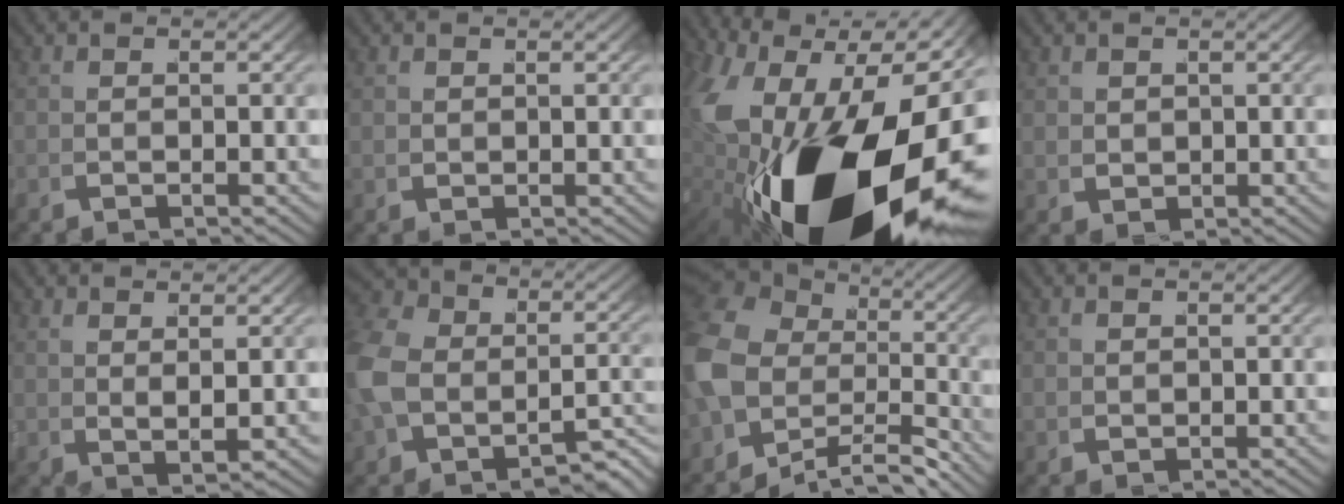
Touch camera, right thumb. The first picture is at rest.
{"total": 0.7, "force": [0.7, 0.3, 0.0], "torque": [-0.006, -0.010, 0.021]}
{"total": 27.8, "force": [-3.9, 16.0, 22.4], "torque": [-0.441, -0.099, -0.003]}
{"total": 1.4, "force": [1.0, 0.9, 0.6], "torque": [-0.015, -0.012, 0.033]}
{"total": 2.5, "force": [2.1, -0.4, 1.2], "torque": [-0.023, -0.004, 0.052]}
{"total": 7.4, "force": [-1.5, 5.4, 4.8], "torque": [-0.116, -0.023, -0.008]}
{"total": 10.0, "force": [-1.8, 7.2, 6.6], "torque": [-0.137, -0.033, -0.021]}
{"total": 0.8, "force": [0.8, 0.1, 0.0], "torque": [-0.004, -0.008, 0.023]}